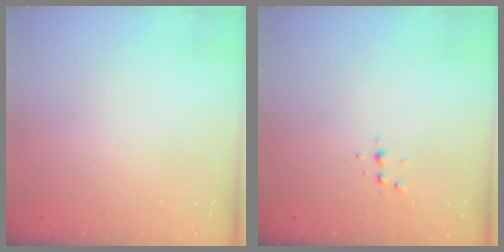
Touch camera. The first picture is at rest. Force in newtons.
{"total": 3.6, "press": 3.5, "slide": 0.7}